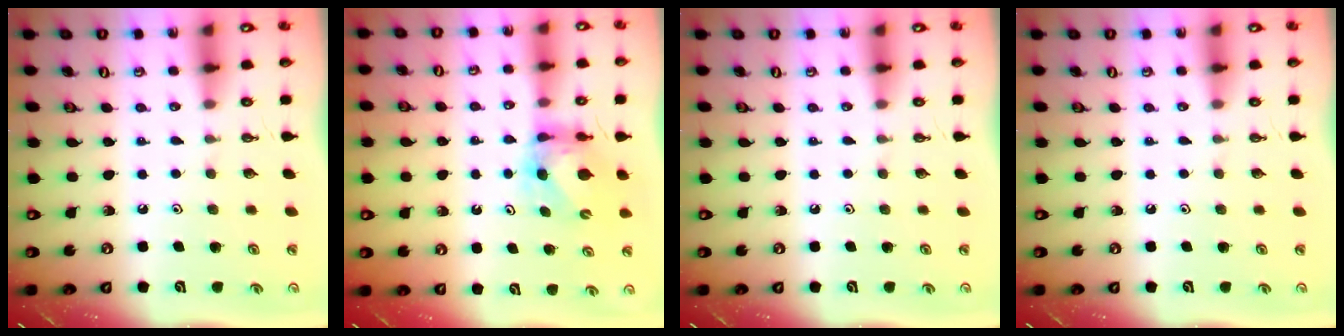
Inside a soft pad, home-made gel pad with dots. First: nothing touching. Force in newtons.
{"total": 6.2, "press": 6.2, "slide": 0.3}
{"total": 0.0}
{"total": 0.0}